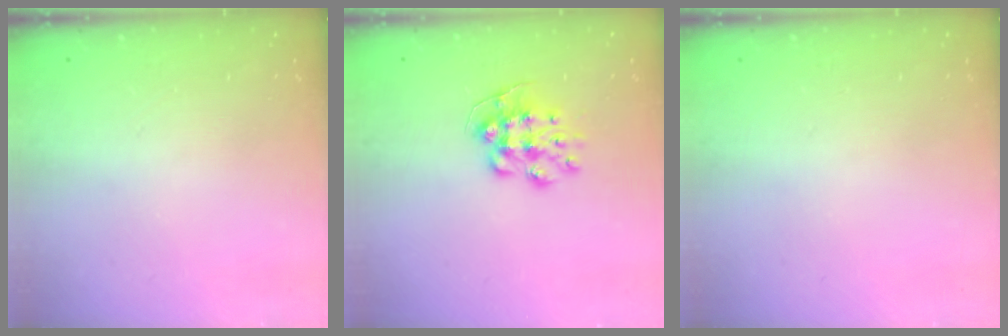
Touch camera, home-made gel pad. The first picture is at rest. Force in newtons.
{"total": 9.3, "press": 9.3, "slide": 0.3}
{"total": 0.0}